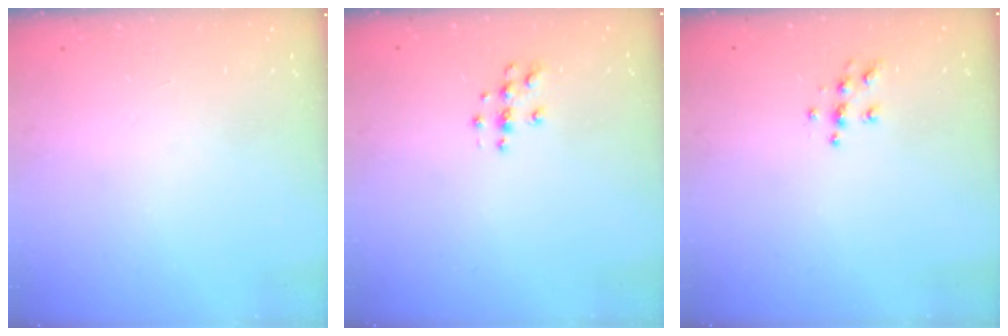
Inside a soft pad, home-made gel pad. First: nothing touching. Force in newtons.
{"total": 3.9, "press": 3.8, "slide": 0.4}
{"total": 5.4, "press": 5.4, "slide": 0.1}